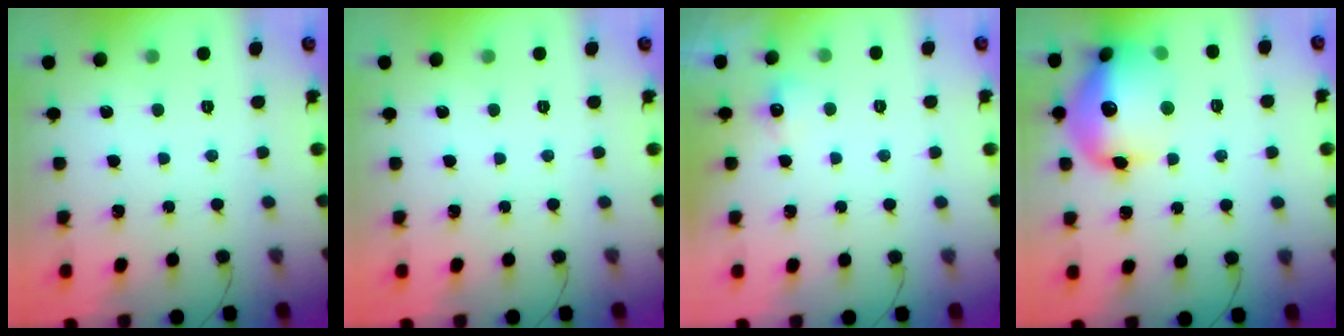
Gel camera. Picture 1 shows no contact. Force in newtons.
{"total": 0.0}
{"total": 7.0, "press": 4.3, "slide": 5.6}
{"total": 20.3, "press": 20.2, "slide": 2.0}